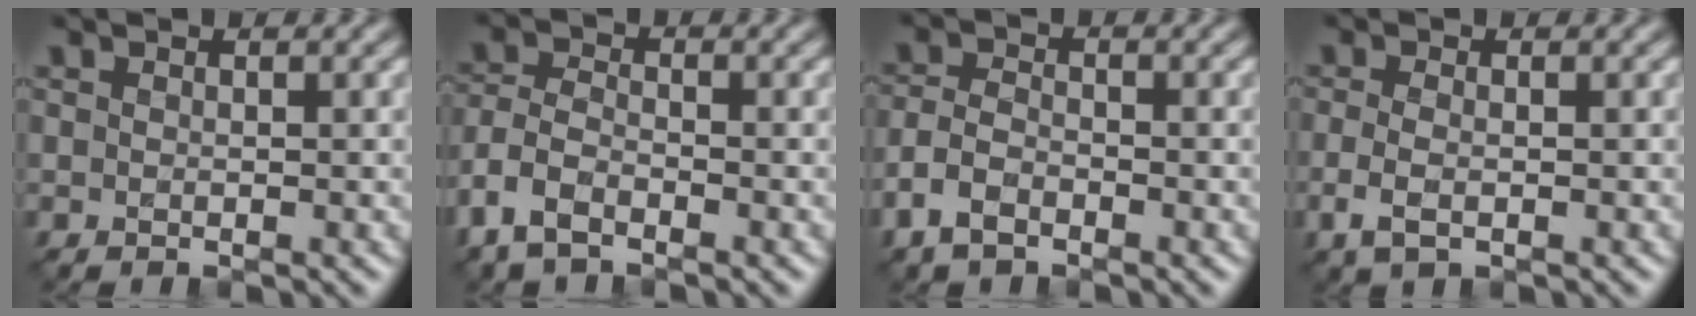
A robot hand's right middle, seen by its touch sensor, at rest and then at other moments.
{"total": 4.1, "force": [-2.7, 1.9, 2.4], "torque": [-0.054, -0.002, -0.067]}
{"total": 3.2, "force": [-2.0, 1.7, 1.8], "torque": [-0.038, 0.000, -0.050]}
{"total": 2.3, "force": [-0.8, 1.1, 1.8], "torque": [-0.046, -0.008, -0.020]}